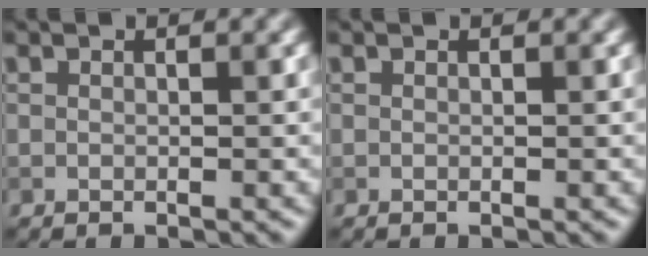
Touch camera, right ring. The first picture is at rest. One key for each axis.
{"total": 0.0}